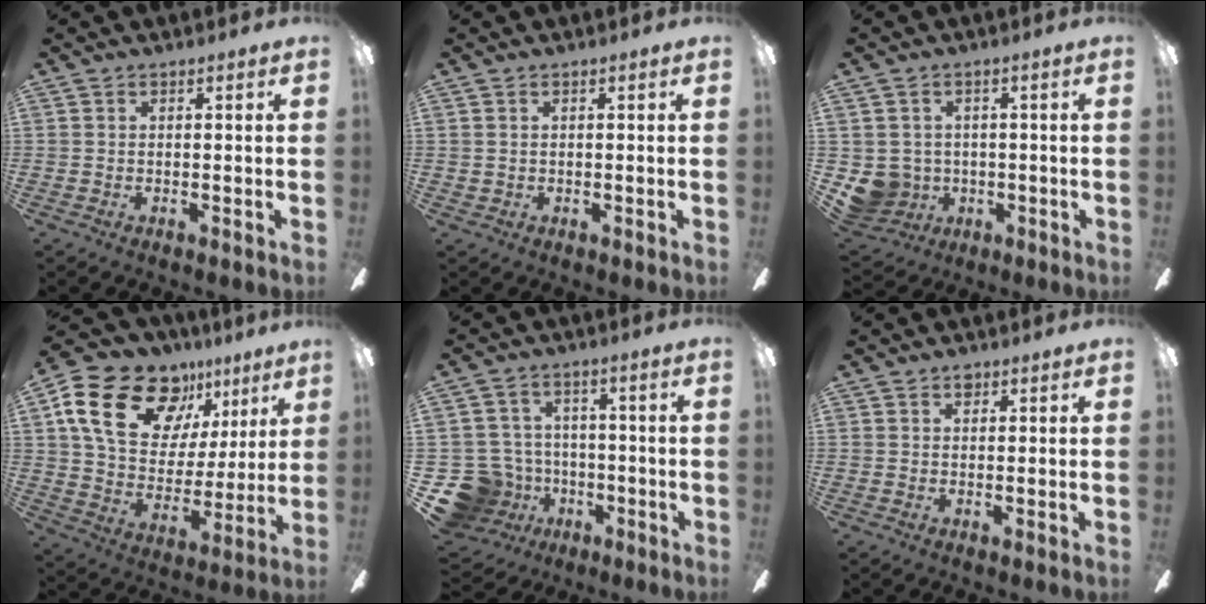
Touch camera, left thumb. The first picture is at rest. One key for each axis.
{"total": 0.8, "fx": 0.3, "fy": 0.7, "fz": 0.1, "tx": -0.004, "ty": 0.005, "tz": 0.004}
{"total": 6.6, "fx": -0.4, "fy": 6.5, "fz": 1.1, "tx": -0.056, "ty": -0.005, "tz": -0.004}
{"total": 22.9, "fx": 12.6, "fy": 14.5, "fz": 12.5, "tx": -0.203, "ty": -0.060, "tz": 0.232}
{"total": 13.7, "fx": -5.0, "fy": 11.9, "fz": 4.6, "tx": -0.134, "ty": 0.028, "tz": -0.081}
{"total": 1.6, "fx": 1.0, "fy": 1.0, "fz": 0.8, "tx": -0.009, "ty": 0.001, "tz": 0.015}